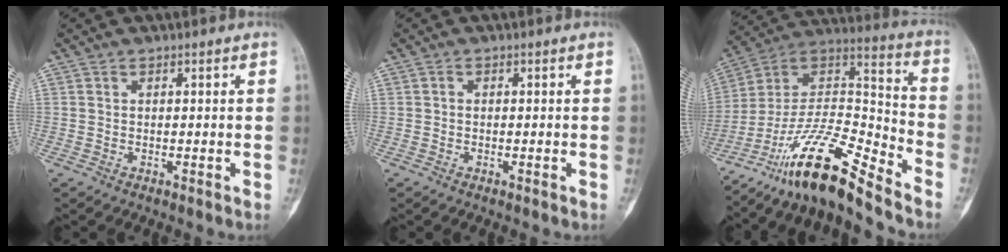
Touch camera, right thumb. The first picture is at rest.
{"total": 0.6, "force": [-0.3, 0.2, 0.4], "torque": [-0.005, -0.001, -0.006]}
{"total": 17.1, "force": [-13.5, 2.1, 10.4], "torque": [-0.193, 0.095, -0.243]}